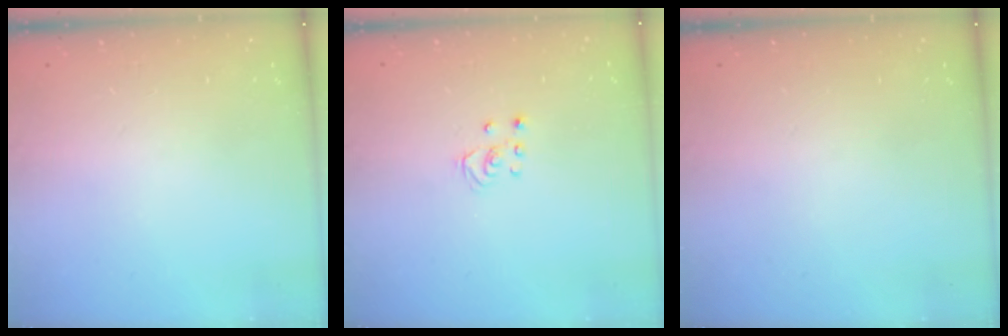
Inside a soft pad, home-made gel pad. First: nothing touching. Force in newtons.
{"total": 2.5, "press": 2.5, "slide": 0.2}
{"total": 0.0}